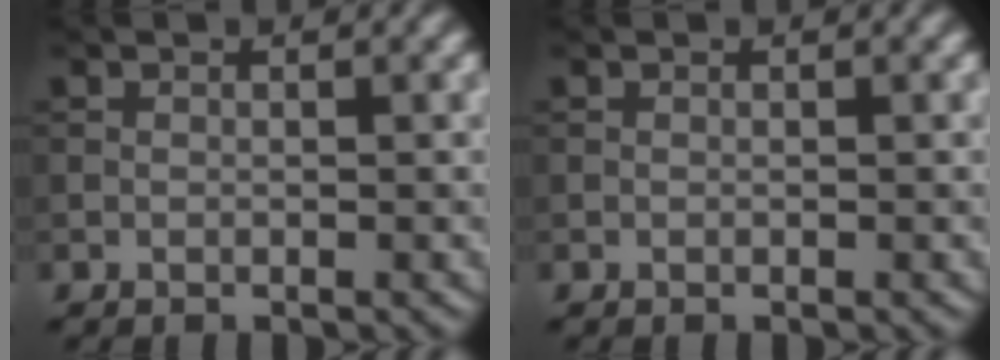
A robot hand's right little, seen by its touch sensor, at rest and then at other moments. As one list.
[{"total": 0.0}]